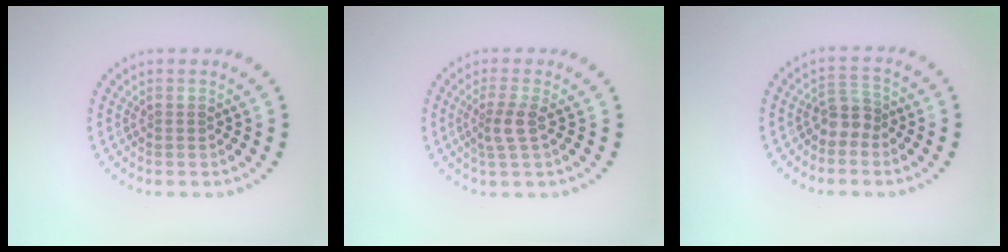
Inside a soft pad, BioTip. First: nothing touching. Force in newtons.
{"total": 2.1, "press": 1.6, "slide": 1.4}
{"total": 2.2, "press": 1.6, "slide": 1.4}